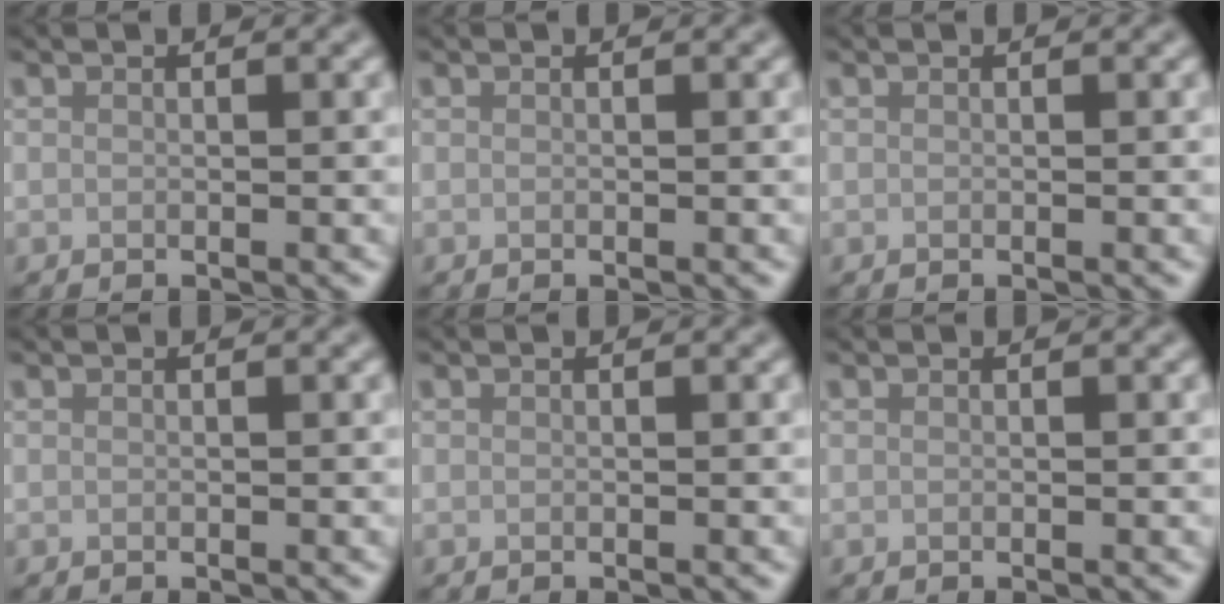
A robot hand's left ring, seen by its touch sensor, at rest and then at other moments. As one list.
[{"total": 0.0}, {"total": 0.0}, {"total": 0.0}, {"total": 0.0}, {"total": 0.0}]